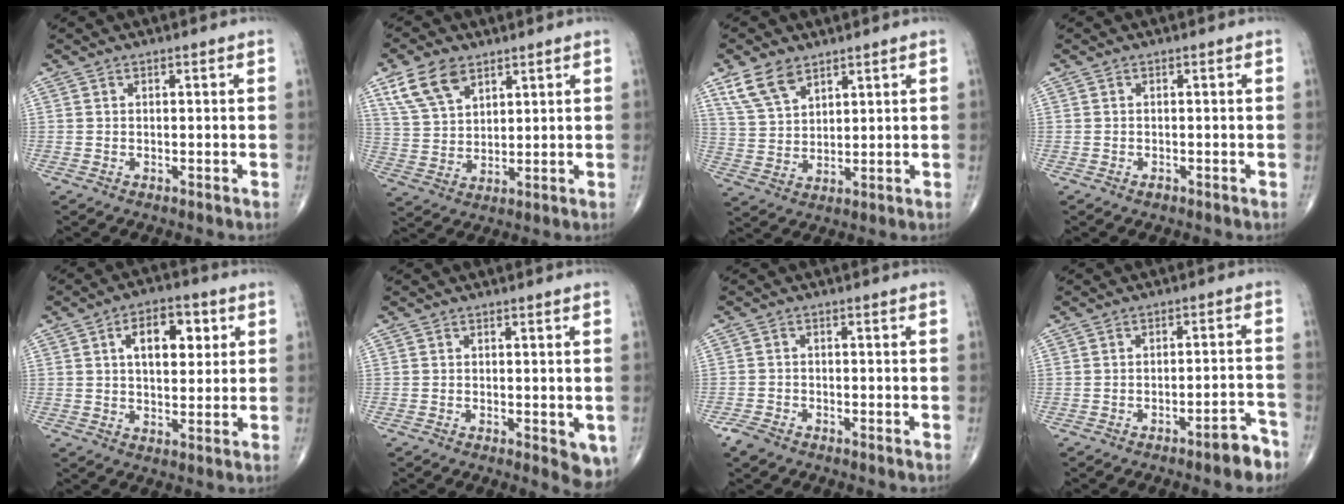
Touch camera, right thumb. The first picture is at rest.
{"total": 9.3, "force": [5.5, 5.3, 5.2], "torque": [-0.090, -0.019, 0.115]}
{"total": 7.6, "force": [5.0, 4.1, 4.0], "torque": [-0.068, -0.019, 0.107]}
{"total": 0.6, "force": [-0.4, 0.4, 0.3], "torque": [-0.002, 0.003, -0.007]}
{"total": 10.0, "force": [3.1, 5.5, 7.8], "torque": [-0.087, -0.001, 0.044]}
{"total": 4.7, "force": [-1.2, 1.9, 4.1], "torque": [-0.033, -0.008, -0.014]}
{"total": 2.8, "force": [-2.2, 1.3, 1.2], "torque": [-0.030, 0.002, -0.040]}
{"total": 5.2, "force": [-3.8, 1.2, 3.3], "torque": [-0.031, 0.038, -0.048]}